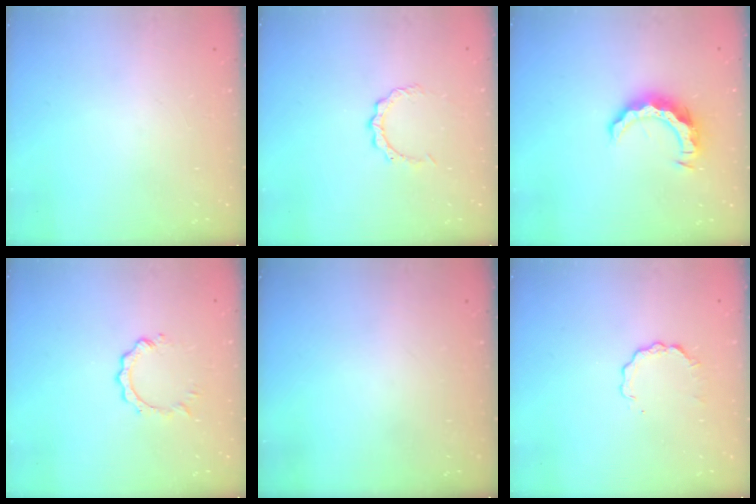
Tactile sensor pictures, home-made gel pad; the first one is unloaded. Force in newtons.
{"total": 3.0, "press": 3.0, "slide": 0.2}
{"total": 9.0, "press": 9.0, "slide": 0.8}
{"total": 2.8, "press": 2.8, "slide": 0.4}
{"total": 0.0}
{"total": 3.6, "press": 3.6, "slide": 0.4}